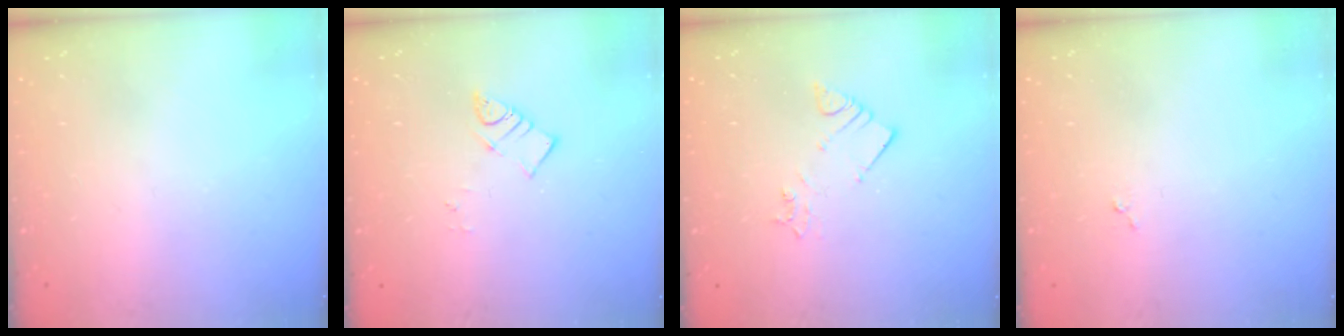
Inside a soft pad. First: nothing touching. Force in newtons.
{"total": 3.4, "press": 3.4, "slide": 0.2}
{"total": 2.8, "press": 2.7, "slide": 0.5}
{"total": 3.5, "press": 3.5, "slide": 0.1}